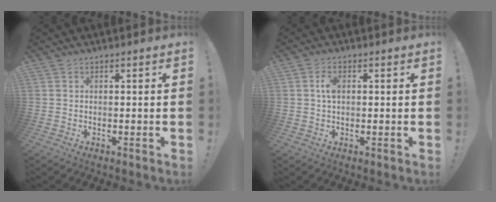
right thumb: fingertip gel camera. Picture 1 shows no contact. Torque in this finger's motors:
{"motor_torque": [0.00, 0.00, 0.00, 0.00, 0.00]}